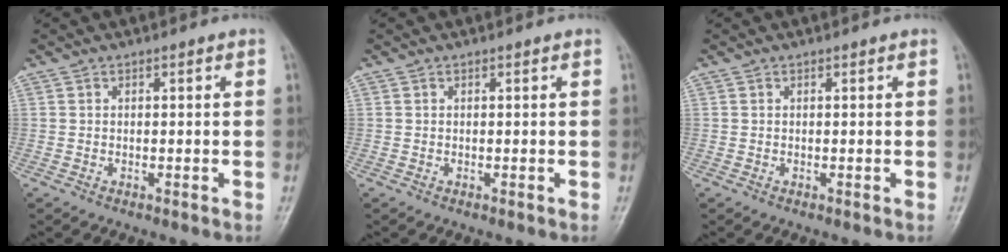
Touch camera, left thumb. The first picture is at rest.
{"total": 0.0}
{"total": 0.0}